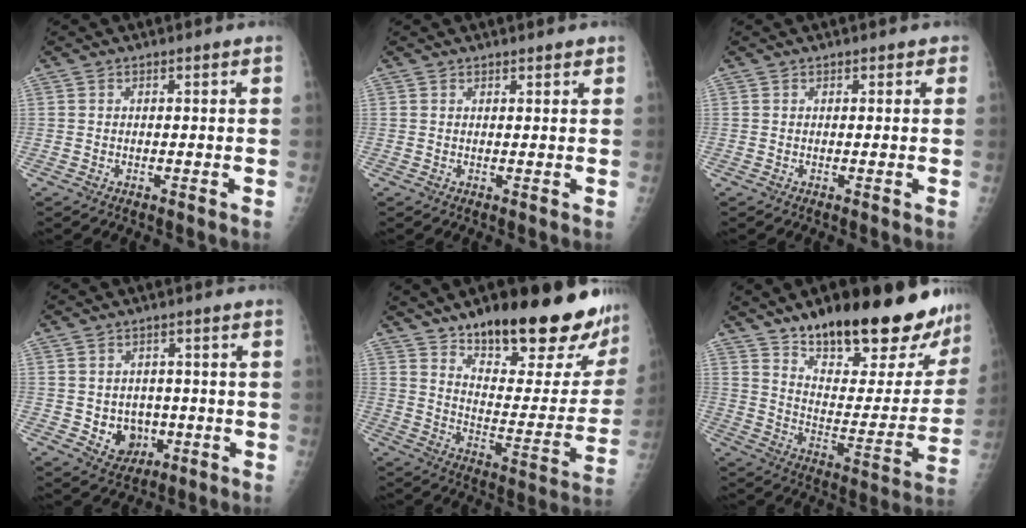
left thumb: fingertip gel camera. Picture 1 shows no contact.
{"total": 1.3, "force": [1.0, 0.4, 0.6], "torque": [-0.004, -0.003, 0.012]}
{"total": 1.0, "force": [0.6, 0.7, 0.4], "torque": [0.008, 0.000, 0.001]}
{"total": 6.9, "force": [-1.2, 6.0, 3.3], "torque": [-0.014, 0.005, -0.006]}
{"total": 26.7, "force": [19.4, 8.7, 16.2], "torque": [-0.189, -0.100, 0.279]}
{"total": 27.5, "force": [20.3, 9.3, 16.0], "torque": [-0.191, -0.099, 0.299]}